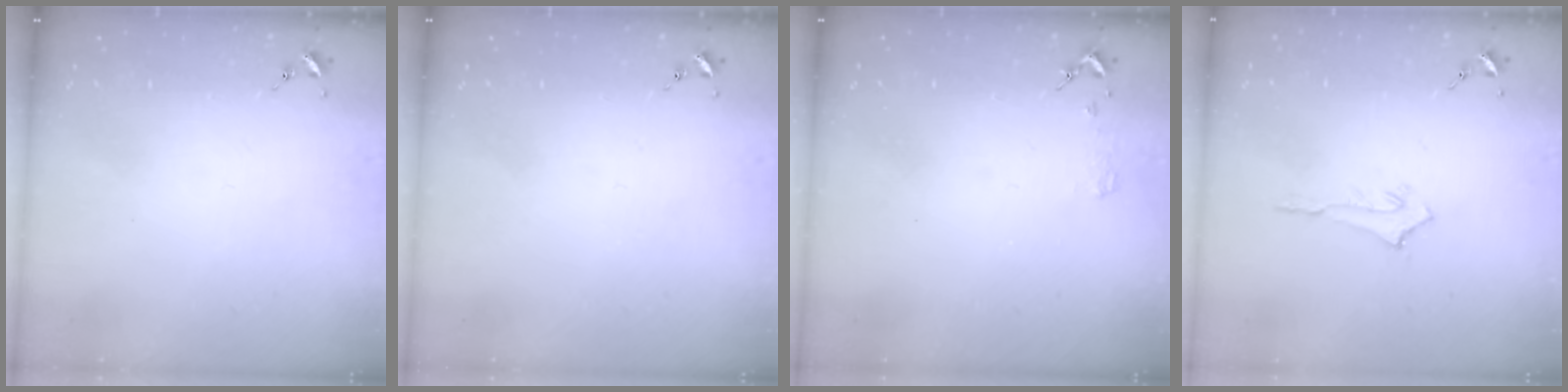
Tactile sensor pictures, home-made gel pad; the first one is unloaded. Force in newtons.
{"total": 0.0}
{"total": 2.3, "press": 2.3, "slide": 0.3}
{"total": 2.8, "press": 2.8, "slide": 0.4}